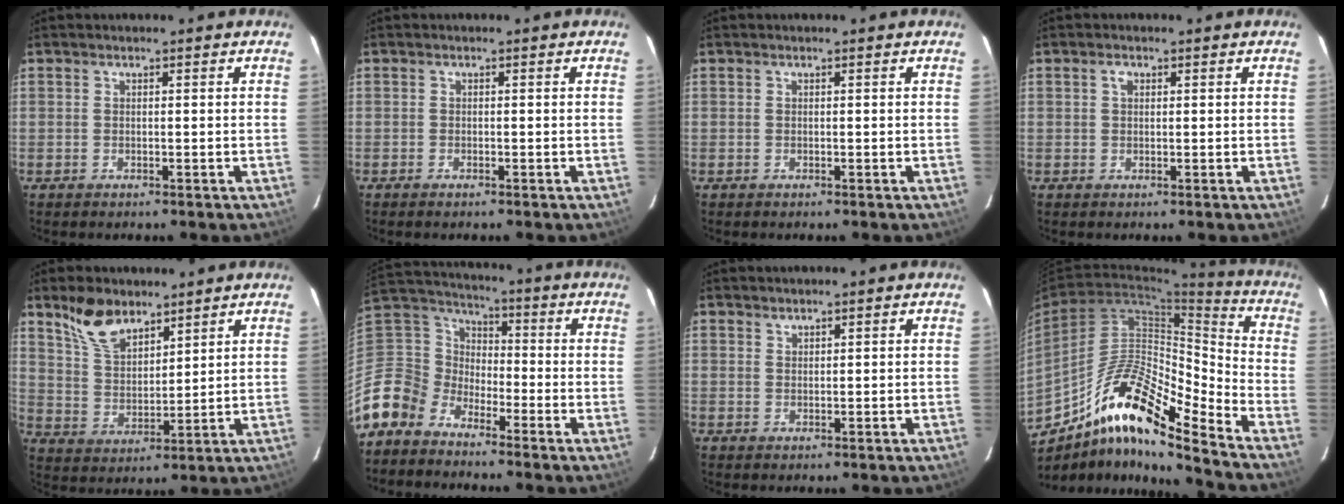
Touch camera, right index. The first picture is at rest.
{"total": 0.6, "force": [-0.5, 0.2, 0.2], "torque": [-0.007, -0.002, -0.011]}
{"total": 0.0}
{"total": 1.2, "force": [0.4, 0.8, 0.7], "torque": [-0.014, 0.005, 0.007]}
{"total": 9.4, "force": [7.1, 4.3, 4.5], "torque": [-0.084, 0.012, 0.144]}
{"total": 10.6, "force": [-7.6, 7.2, 1.7], "torque": [-0.076, 0.031, -0.178]}
{"total": 0.9, "force": [0.9, 0.2, 0.0], "torque": [-0.001, 0.001, 0.018]}
{"total": 16.5, "force": [-11.3, 2.9, 11.6], "torque": [-0.203, 0.012, -0.213]}